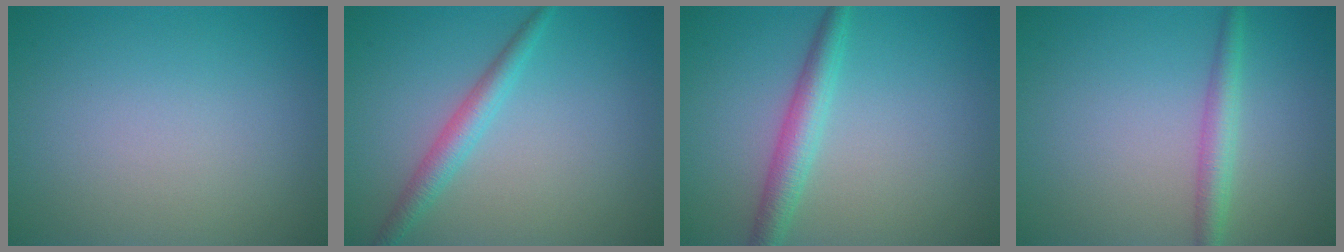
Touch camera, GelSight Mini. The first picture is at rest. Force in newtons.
{"total": 2.5, "press": 2.5, "slide": 0.1}
{"total": 3.1, "press": 3.1, "slide": 0.0}
{"total": 2.4, "press": 2.4, "slide": 0.0}